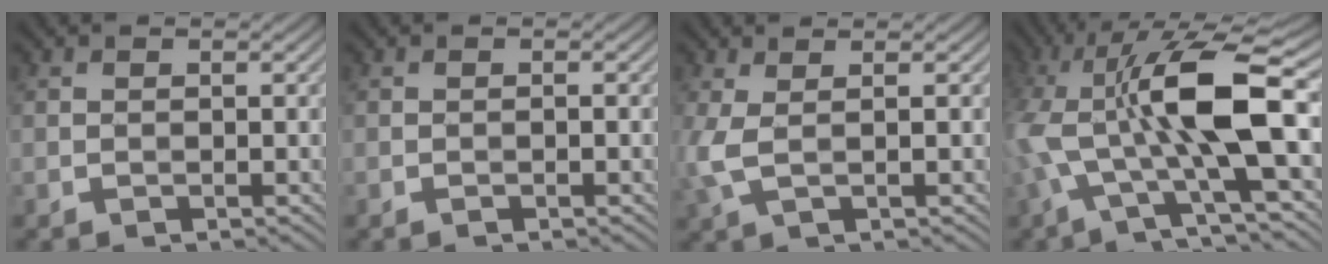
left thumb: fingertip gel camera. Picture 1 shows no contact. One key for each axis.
{"total": 0.6, "fx": -0.4, "fy": 0.0, "fz": 0.5, "tx": -0.008, "ty": 0.002, "tz": -0.008}
{"total": 3.3, "fx": 0.6, "fy": 1.0, "fz": 3.1, "tx": -0.081, "ty": 0.009, "tz": 0.005}
{"total": 14.9, "fx": 0.0, "fy": 5.1, "fz": 14.0, "tx": -0.279, "ty": 0.006, "tz": -0.012}